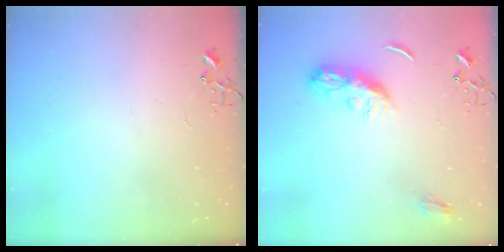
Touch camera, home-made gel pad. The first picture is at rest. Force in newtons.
{"total": 9.0, "press": 9.0, "slide": 0.2}